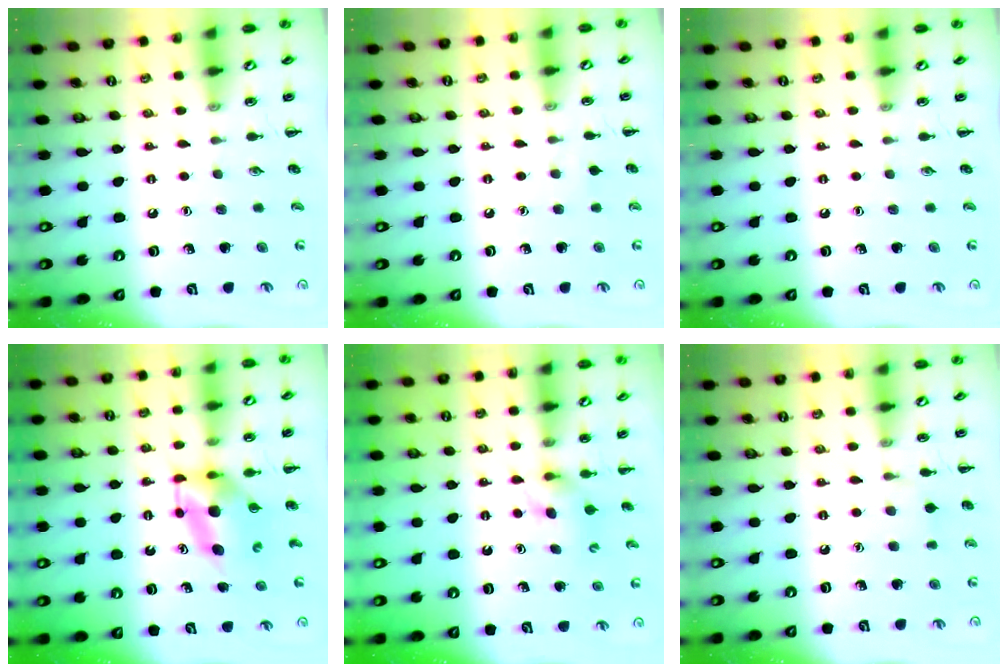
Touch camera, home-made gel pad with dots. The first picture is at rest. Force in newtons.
{"total": 2.6, "press": 2.4, "slide": 1.1}
{"total": 0.0}
{"total": 5.6, "press": 5.6, "slide": 0.9}
{"total": 4.9, "press": 4.7, "slide": 1.3}
{"total": 6.5, "press": 6.2, "slide": 1.9}